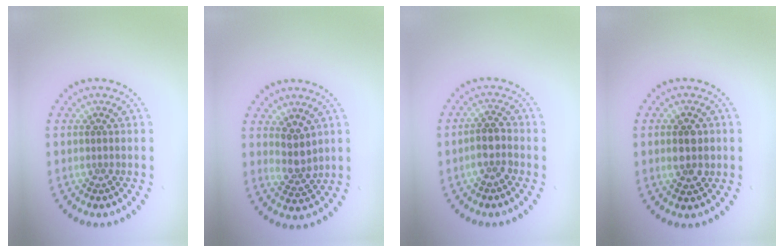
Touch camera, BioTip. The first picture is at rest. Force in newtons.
{"total": 2.3, "press": 2.0, "slide": 1.2}
{"total": 2.3, "press": 1.9, "slide": 1.2}
{"total": 2.8, "press": 2.8, "slide": 0.1}